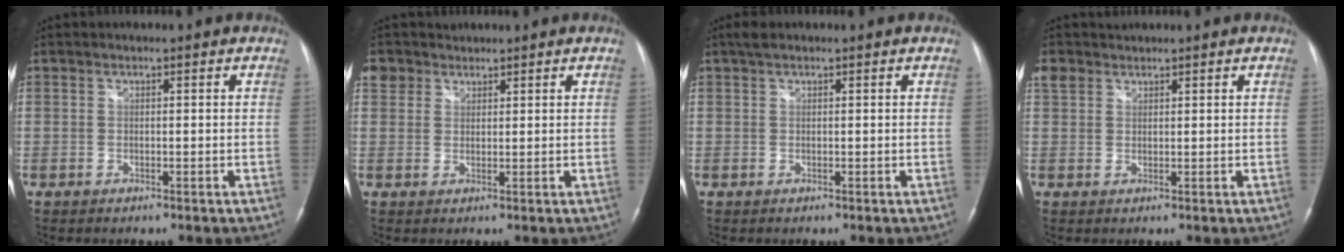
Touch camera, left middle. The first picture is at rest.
{"total": 3.1, "force": [2.1, 2.3, 0.0], "torque": [-0.002, 0.018, 0.038]}
{"total": 1.7, "force": [1.2, 0.6, 1.0], "torque": [-0.022, 0.020, 0.021]}
{"total": 2.3, "force": [1.9, 1.2, 0.1], "torque": [-0.007, 0.019, 0.038]}